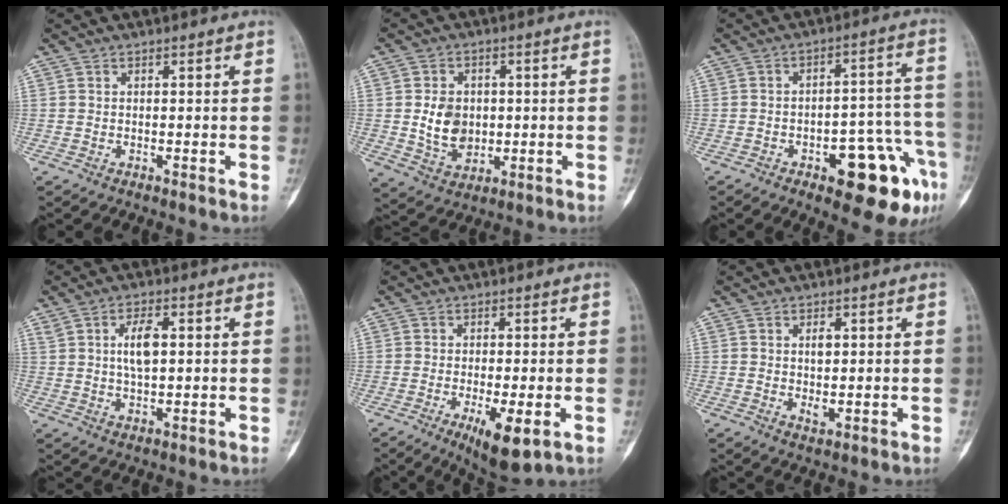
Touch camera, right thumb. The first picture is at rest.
{"total": 8.3, "force": [0.1, 6.4, 5.3], "torque": [-0.070, -0.007, 0.011]}
{"total": 16.1, "force": [-7.6, 6.0, 13.0], "torque": [-0.111, 0.059, -0.085]}
{"total": 5.5, "force": [1.1, 2.4, 4.9], "torque": [-0.088, -0.001, 0.019]}
{"total": 7.7, "force": [-2.9, 2.1, 6.8], "torque": [-0.113, -0.016, -0.042]}
{"total": 2.9, "force": [0.4, 1.5, 2.4], "torque": [-0.036, -0.007, 0.009]}